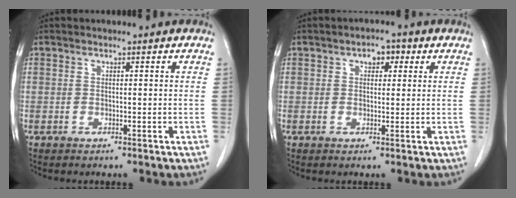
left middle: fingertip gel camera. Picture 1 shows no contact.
{"total": 2.7, "force": [1.2, 1.7, 1.8], "torque": [-0.023, 0.012, 0.015]}